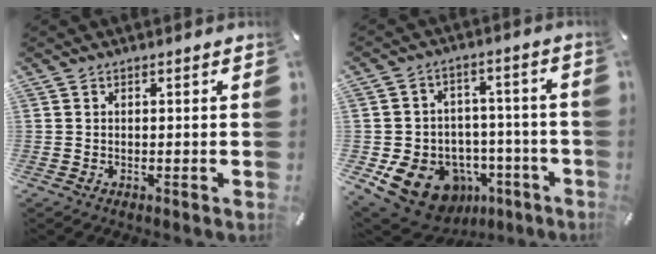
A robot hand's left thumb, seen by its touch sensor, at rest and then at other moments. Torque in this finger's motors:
{"motor_torque": [1.18, 2.33, 0.38, 0.17, 0.33]}